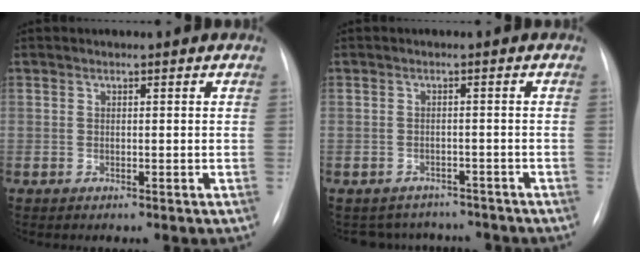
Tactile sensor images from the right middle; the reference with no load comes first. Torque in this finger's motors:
{"motor_torque": [0.00, -0.15, -0.05, -0.01]}